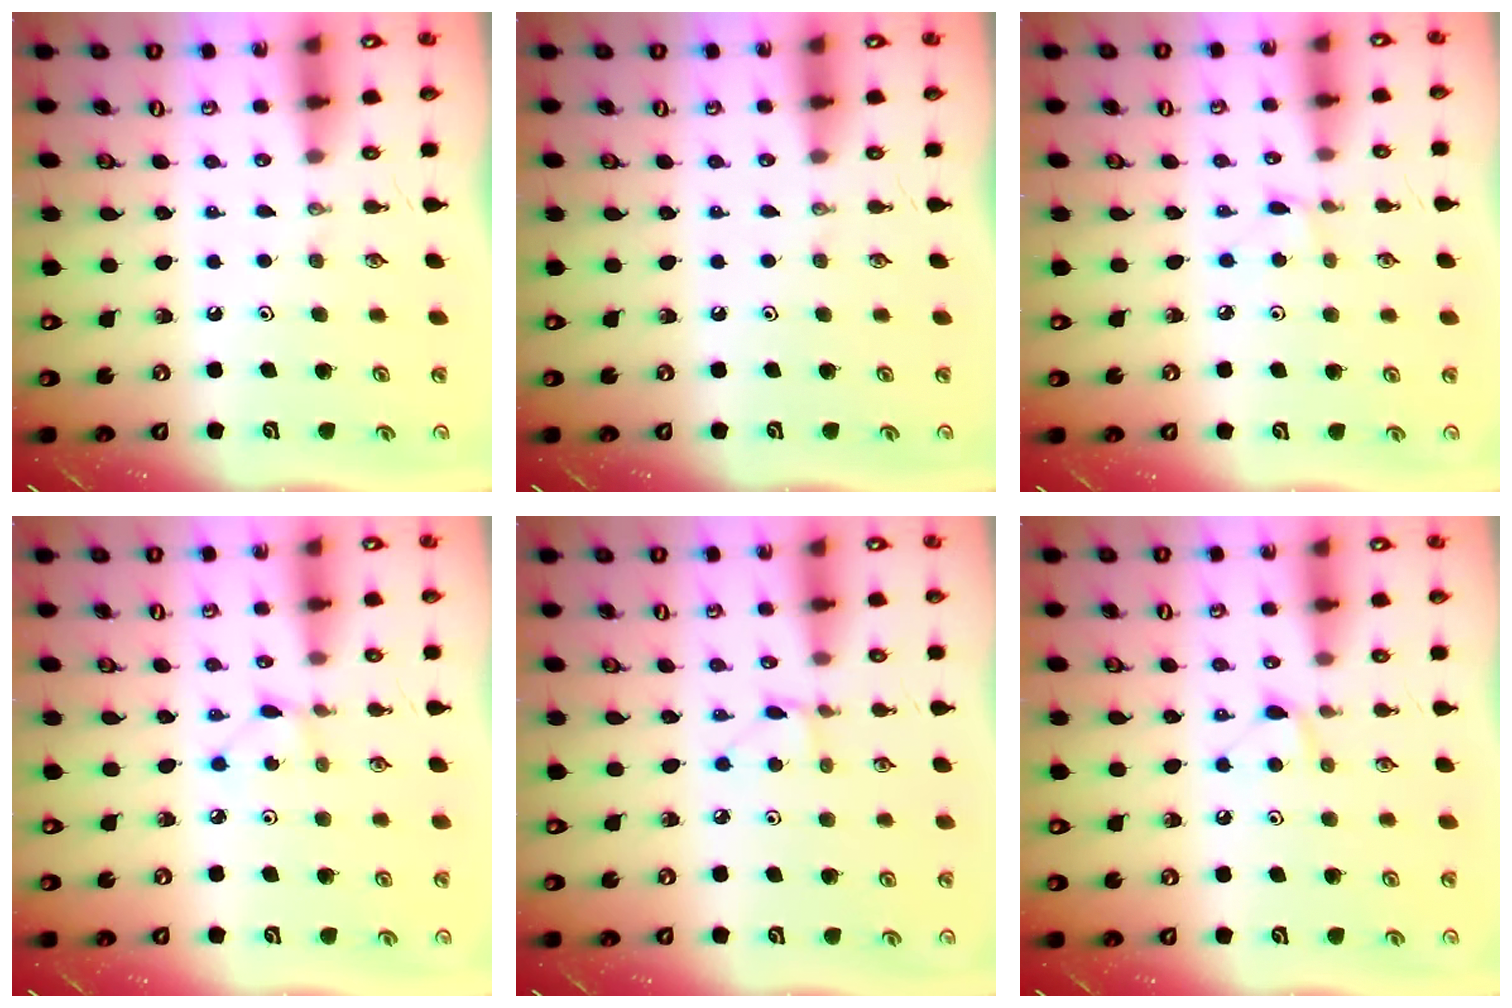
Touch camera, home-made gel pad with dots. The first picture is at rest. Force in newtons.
{"total": 0.0}
{"total": 1.5, "press": 1.5, "slide": 0.2}
{"total": 1.2, "press": 1.2, "slide": 0.1}
{"total": 2.6, "press": 2.6, "slide": 0.4}
{"total": 6.9, "press": 6.8, "slide": 0.7}